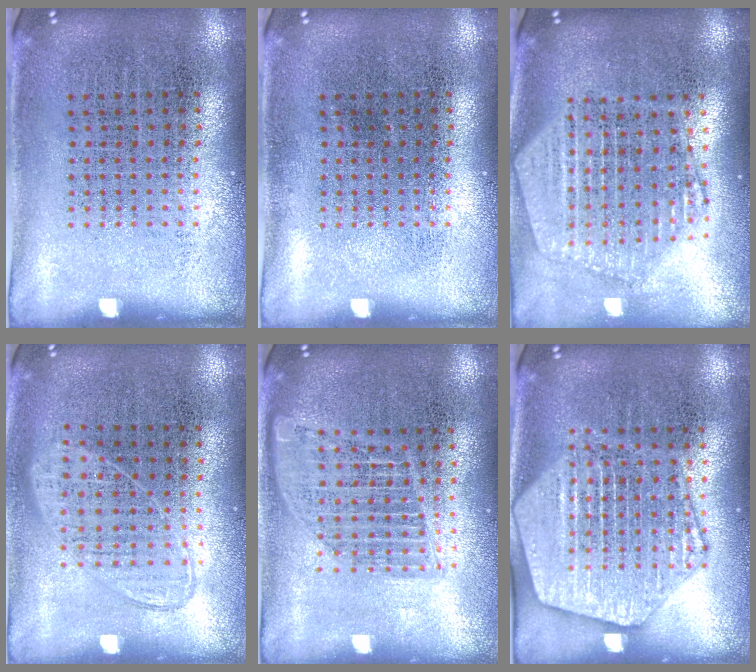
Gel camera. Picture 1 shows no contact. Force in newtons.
{"total": 0.0}
{"total": 2.4, "press": 2.1, "slide": 1.2}
{"total": 0.9, "press": 0.8, "slide": 0.4}
{"total": 1.5, "press": 1.4, "slide": 0.7}
{"total": 2.9, "press": 2.8, "slide": 0.4}